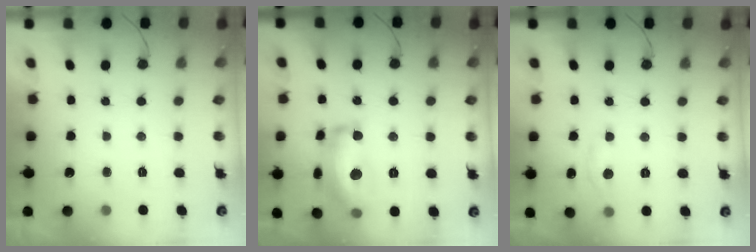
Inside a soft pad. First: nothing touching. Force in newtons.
{"total": 15.8, "press": 15.7, "slide": 1.0}
{"total": 3.3, "press": 3.3, "slide": 0.5}